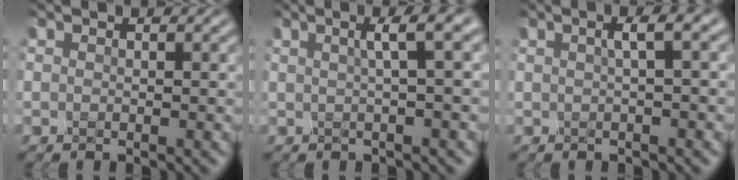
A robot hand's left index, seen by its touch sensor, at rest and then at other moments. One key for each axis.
{"total": 2.5, "fx": 0.5, "fy": -0.1, "fz": 2.5, "tx": -0.035, "ty": 0.014, "tz": 0.022}
{"total": 2.0, "fx": 0.1, "fy": 0.2, "fz": 2.0, "tx": -0.026, "ty": 0.011, "tz": 0.014}